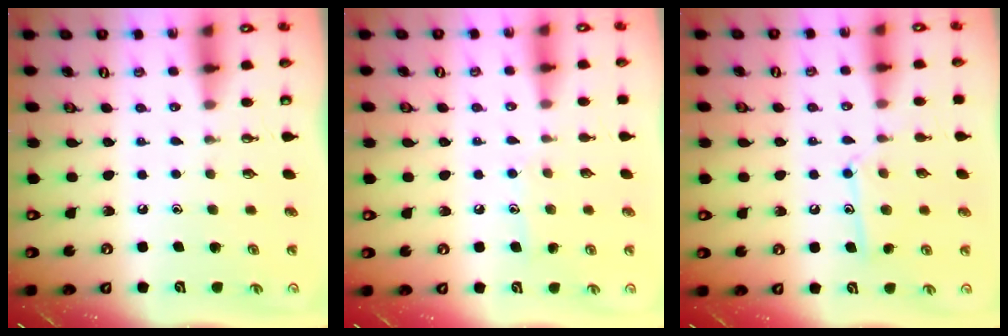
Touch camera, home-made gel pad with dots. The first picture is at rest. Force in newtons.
{"total": 5.9, "press": 5.9, "slide": 0.5}
{"total": 10.8, "press": 10.7, "slide": 0.7}